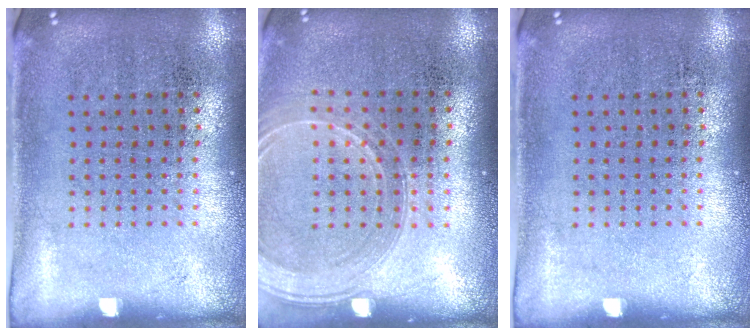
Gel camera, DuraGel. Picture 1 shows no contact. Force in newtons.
{"total": 1.6, "press": 1.6, "slide": 0.3}
{"total": 0.0}